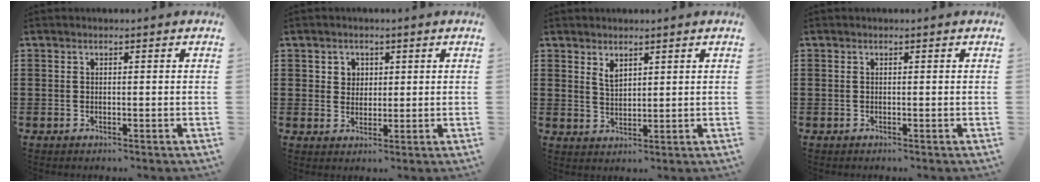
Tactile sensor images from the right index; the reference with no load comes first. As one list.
[{"total": 2.4, "force": [1.0, 2.2, 0.4], "torque": [-0.018, 0.011, 0.016]}, {"total": 2.4, "force": [1.7, 1.2, 1.3], "torque": [-0.031, 0.002, 0.031]}, {"total": 0.0}]